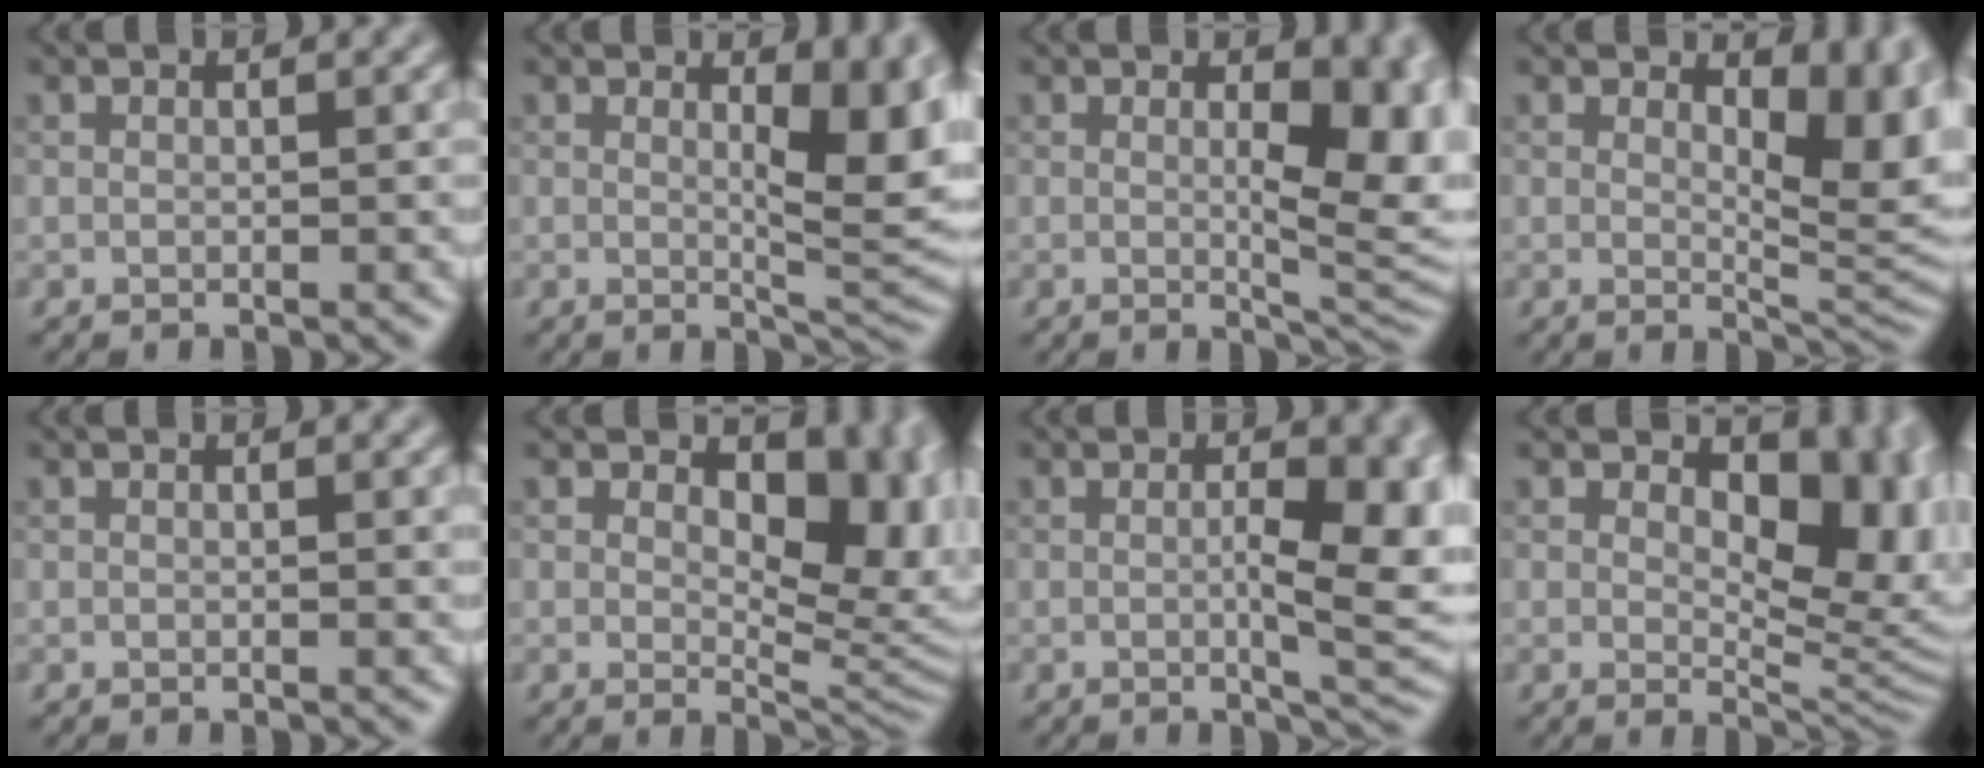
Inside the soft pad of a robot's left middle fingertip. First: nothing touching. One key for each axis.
{"total": 6.9, "fx": 1.3, "fy": 2.4, "fz": 6.3, "tx": -0.082, "ty": -0.013, "tz": 0.027}
{"total": 7.7, "fx": 0.8, "fy": 3.1, "fz": 7.0, "tx": -0.088, "ty": -0.012, "tz": 0.021}
{"total": 6.6, "fx": 2.1, "fy": 3.2, "fz": 5.4, "tx": -0.068, "ty": -0.014, "tz": 0.032}
{"total": 0.8, "fx": 0.1, "fy": 0.2, "fz": 0.8, "tx": -0.008, "ty": 0.000, "tz": 0.000}
{"total": 9.8, "fx": 2.7, "fy": 5.4, "fz": 7.7, "tx": -0.102, "ty": -0.015, "tz": 0.043}
{"total": 6.8, "fx": -0.1, "fy": 1.7, "fz": 6.6, "tx": -0.092, "ty": -0.009, "tz": 0.002}
{"total": 11.1, "fx": 2.9, "fy": 6.0, "fz": 8.8, "tx": -0.111, "ty": -0.015, "tz": 0.048}